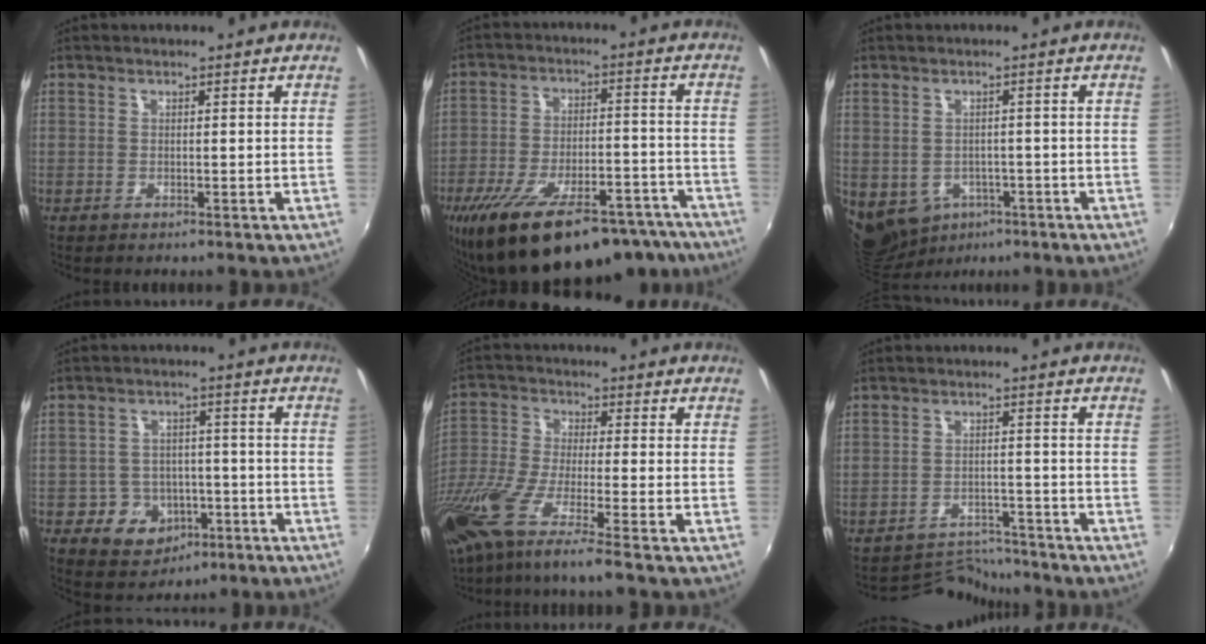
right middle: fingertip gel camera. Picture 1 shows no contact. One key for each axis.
{"total": 26.0, "fx": -19.8, "fy": 9.2, "fz": 14.1, "tx": -0.252, "ty": -0.023, "tz": -0.275}
{"total": 10.5, "fx": -4.4, "fy": 8.2, "fz": 5.0, "tx": -0.132, "ty": -0.026, "tz": -0.050}
{"total": 3.7, "fx": -1.0, "fy": 3.5, "fz": 0.8, "tx": -0.025, "ty": 0.007, "tz": -0.004}
{"total": 15.0, "fx": -10.1, "fy": 1.0, "fz": 11.1, "tx": -0.223, "ty": -0.056, "tz": -0.188}
{"total": 5.9, "fx": -5.8, "fy": 1.0, "fz": -0.9, "tx": 0.004, "ty": 0.012, "tz": -0.091}